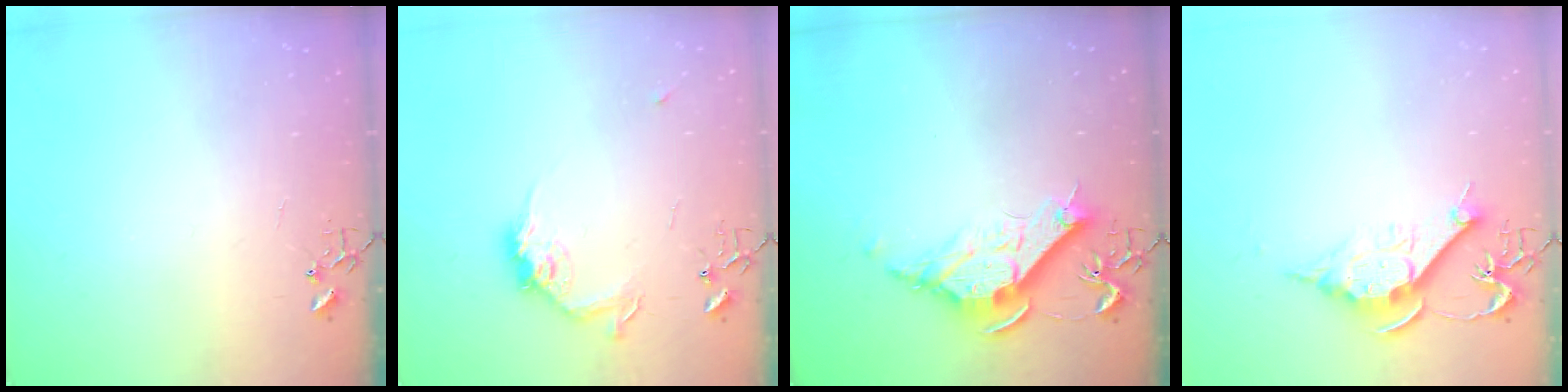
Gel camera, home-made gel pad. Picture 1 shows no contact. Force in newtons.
{"total": 10.9, "press": 10.9, "slide": 0.5}
{"total": 10.8, "press": 10.8, "slide": 0.3}
{"total": 11.7, "press": 11.7, "slide": 0.9}